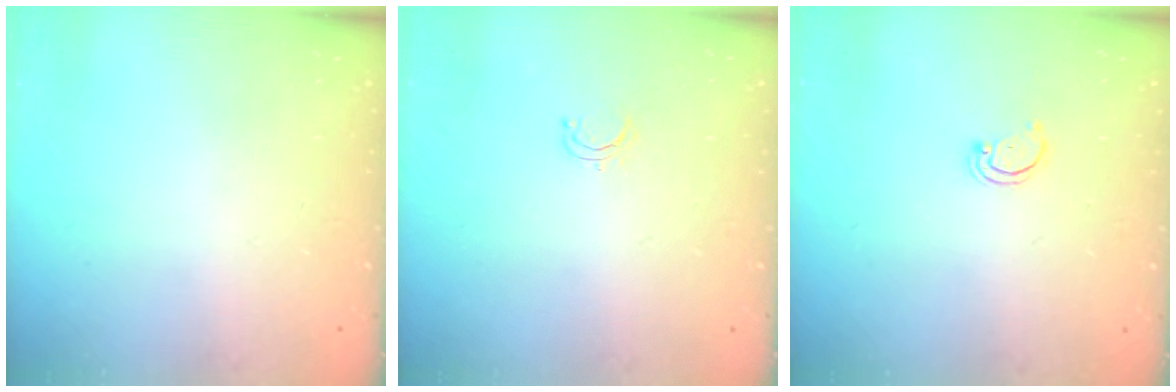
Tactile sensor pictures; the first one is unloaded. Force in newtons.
{"total": 2.8, "press": 2.8, "slide": 0.2}
{"total": 1.5, "press": 1.5, "slide": 0.1}